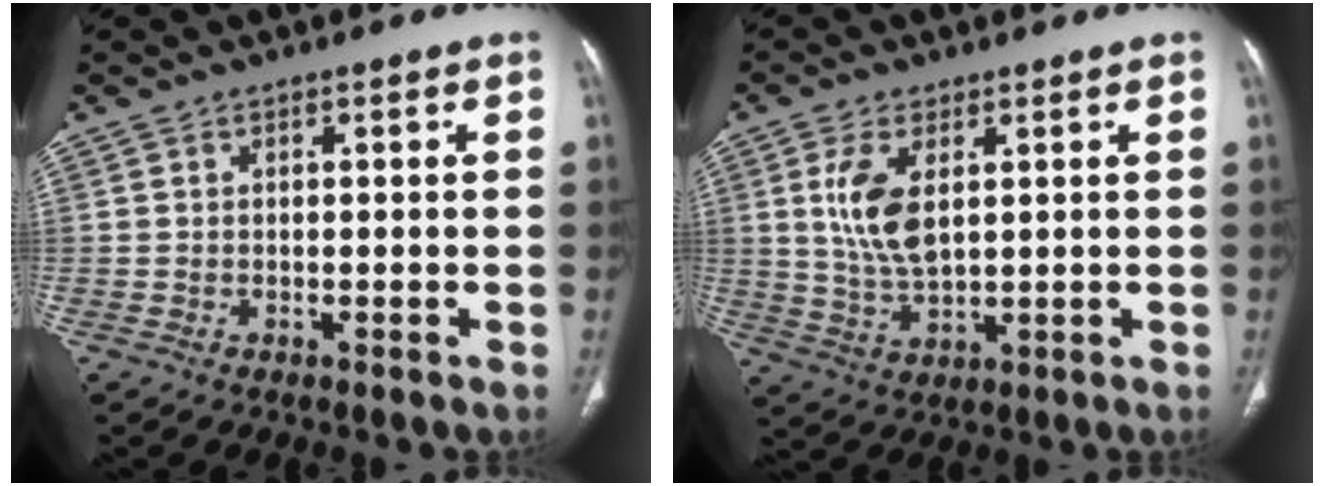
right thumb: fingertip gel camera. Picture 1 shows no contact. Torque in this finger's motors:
{"motor_torque": [0.30, 0.08, 0.27, 0.27, 0.31]}